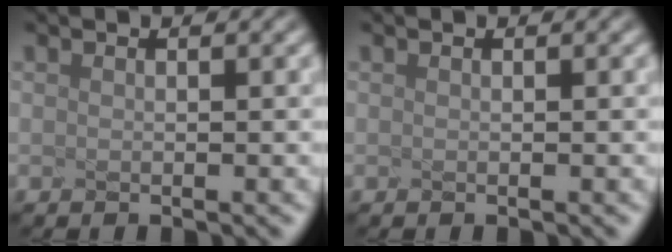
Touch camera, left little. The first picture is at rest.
{"total": 0.0}